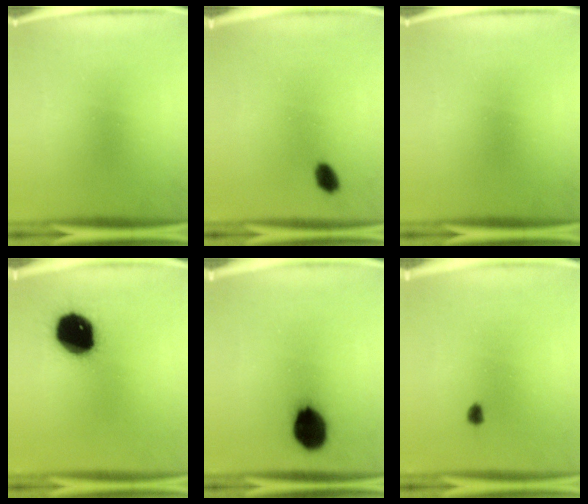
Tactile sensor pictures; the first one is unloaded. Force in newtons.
{"total": 3.6}
{"total": 0.0}
{"total": 17.6}
{"total": 12.0}
{"total": 1.7}